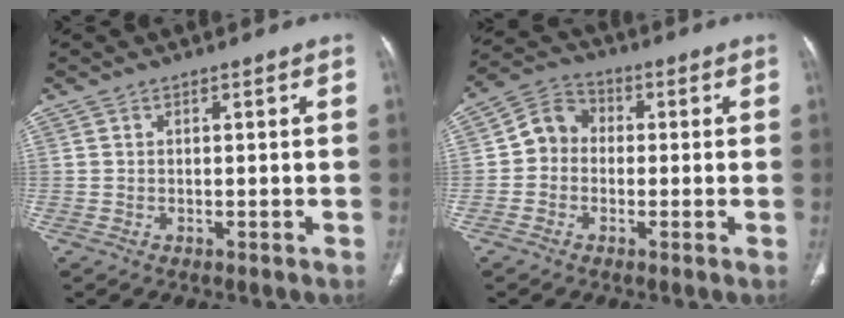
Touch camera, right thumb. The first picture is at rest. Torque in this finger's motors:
{"motor_torque": [-0.13, 0.25, -0.07, -0.15, 0.11]}